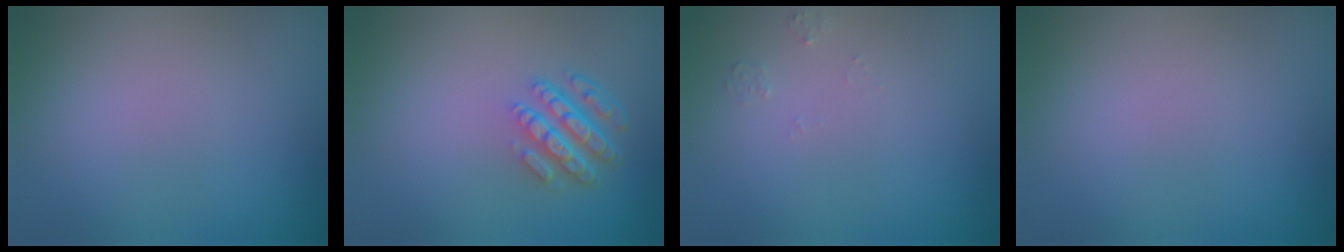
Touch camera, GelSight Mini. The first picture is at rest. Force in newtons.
{"total": 4.5, "press": 3.5, "slide": 2.9}
{"total": 0.7, "press": 0.7, "slide": 0.1}
{"total": 0.0}